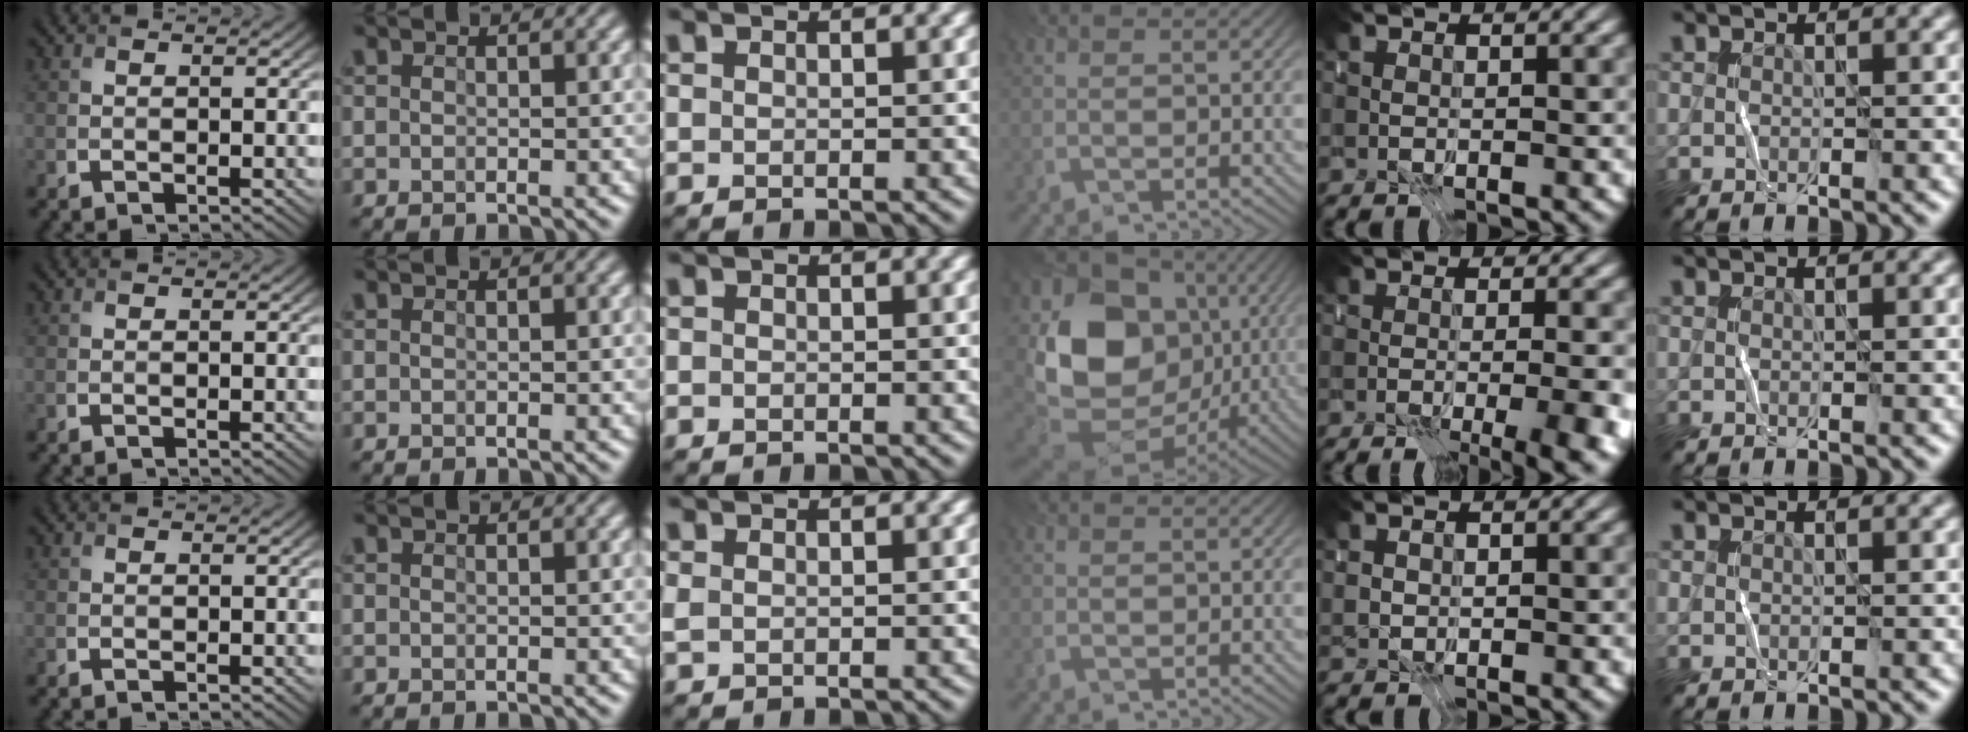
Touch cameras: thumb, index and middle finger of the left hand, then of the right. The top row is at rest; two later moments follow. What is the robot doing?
{"motion": "fold", "object": "receipt paper"}